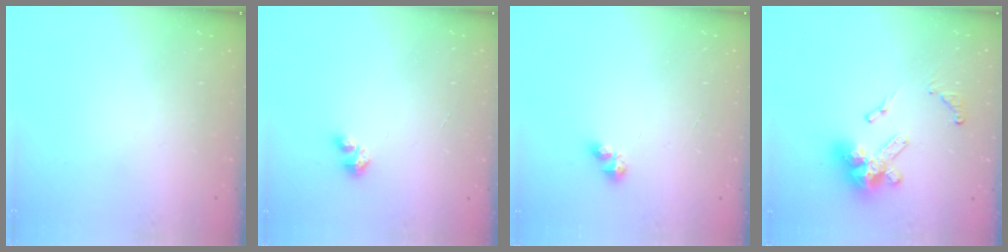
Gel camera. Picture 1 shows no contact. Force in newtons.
{"total": 2.7, "press": 2.7, "slide": 0.3}
{"total": 4.8, "press": 4.8, "slide": 0.6}
{"total": 14.1, "press": 14.1, "slide": 0.9}